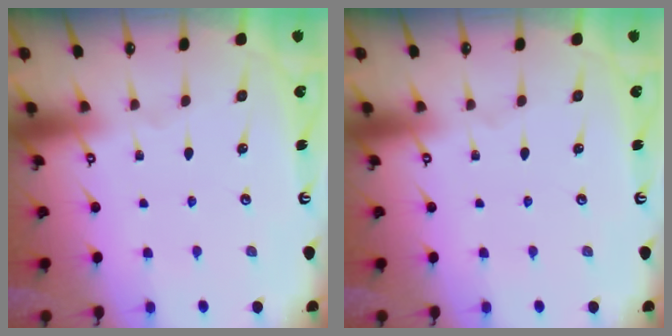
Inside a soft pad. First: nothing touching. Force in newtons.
{"total": 0.0}